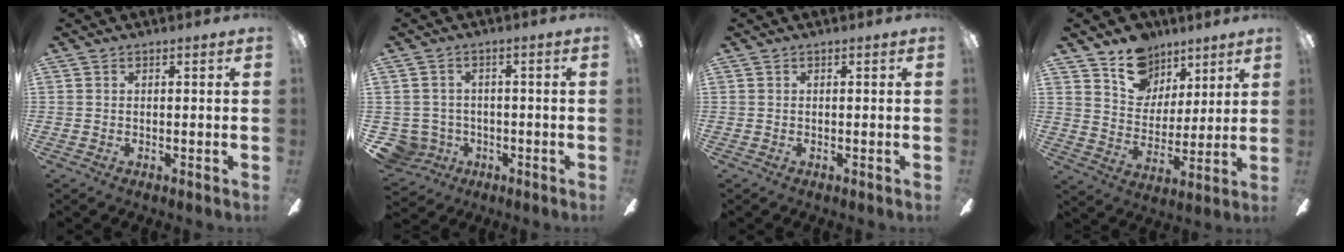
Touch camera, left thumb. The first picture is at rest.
{"total": 5.6, "force": [-1.1, 5.4, 0.7], "torque": [-0.054, 0.003, -0.019]}
{"total": 0.0}
{"total": 12.8, "force": [9.0, 8.5, 3.2], "torque": [-0.052, -0.056, 0.172]}